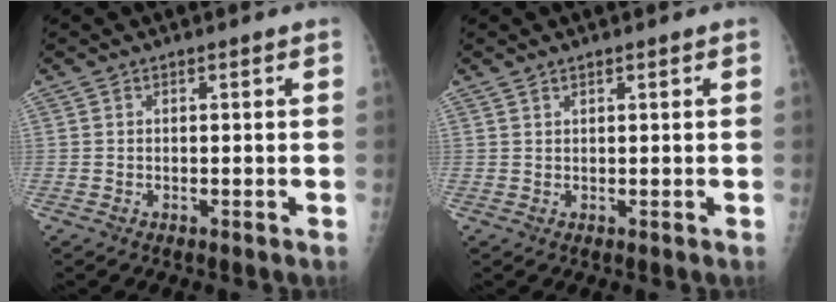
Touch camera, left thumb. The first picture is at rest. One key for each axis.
{"total": 0.6, "fx": 0.6, "fy": 0.2, "fz": 0.1, "tx": -0.003, "ty": -0.004, "tz": 0.011}